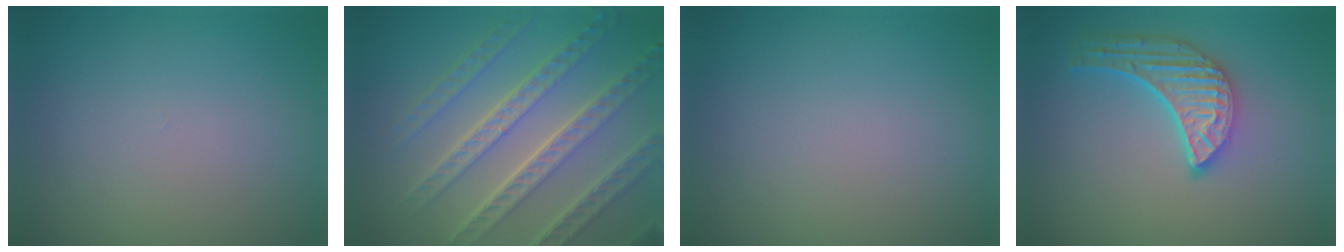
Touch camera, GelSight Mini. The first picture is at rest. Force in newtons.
{"total": 8.2, "press": 5.8, "slide": 5.8}
{"total": 0.0}
{"total": 5.1, "press": 4.0, "slide": 3.2}